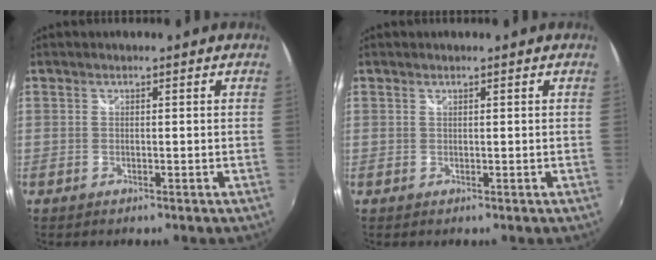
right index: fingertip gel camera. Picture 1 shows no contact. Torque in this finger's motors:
{"motor_torque": [0.09, 0.03, 0.12, 0.01]}